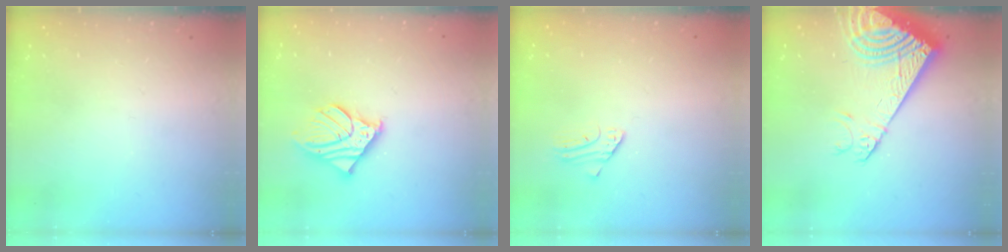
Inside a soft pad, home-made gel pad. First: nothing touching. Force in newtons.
{"total": 12.7, "press": 12.5, "slide": 1.8}
{"total": 2.0, "press": 2.0, "slide": 0.1}
{"total": 18.8, "press": 18.5, "slide": 3.4}